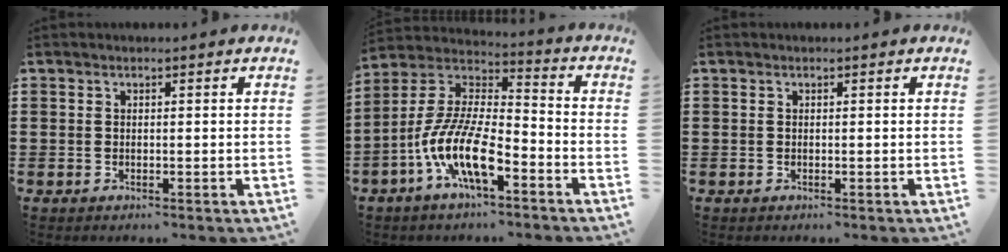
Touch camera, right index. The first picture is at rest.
{"total": 11.5, "force": [-6.1, 3.8, 9.0], "torque": [-0.215, -0.014, -0.121]}
{"total": 0.0}